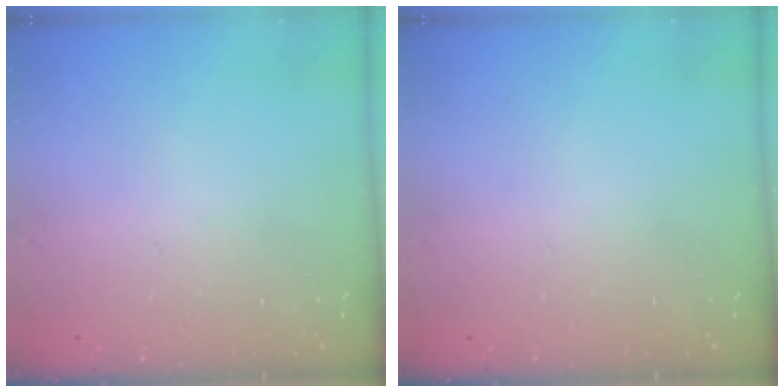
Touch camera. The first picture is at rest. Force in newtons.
{"total": 0.0}